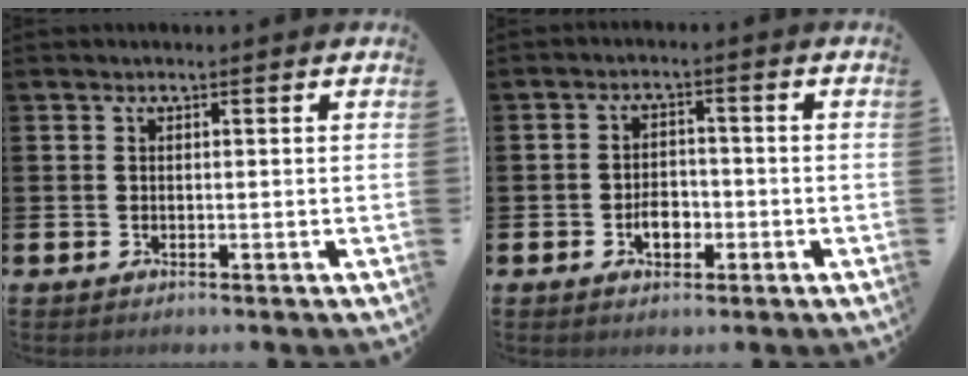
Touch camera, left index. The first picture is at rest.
{"total": 3.3, "force": [-1.2, 2.1, 2.2], "torque": [-0.022, -0.004, -0.028]}